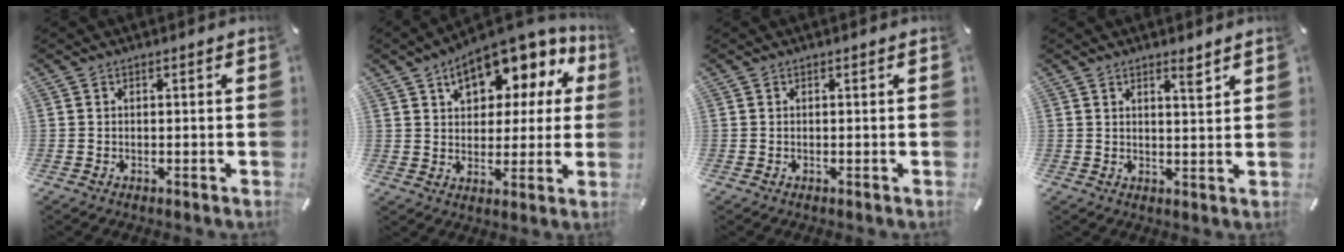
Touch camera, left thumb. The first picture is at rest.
{"total": 12.6, "force": [7.8, 7.5, 6.4], "torque": [-0.095, -0.048, 0.139]}
{"total": 0.0}
{"total": 3.3, "force": [2.5, 0.5, 2.0], "torque": [-0.020, -0.021, 0.040]}